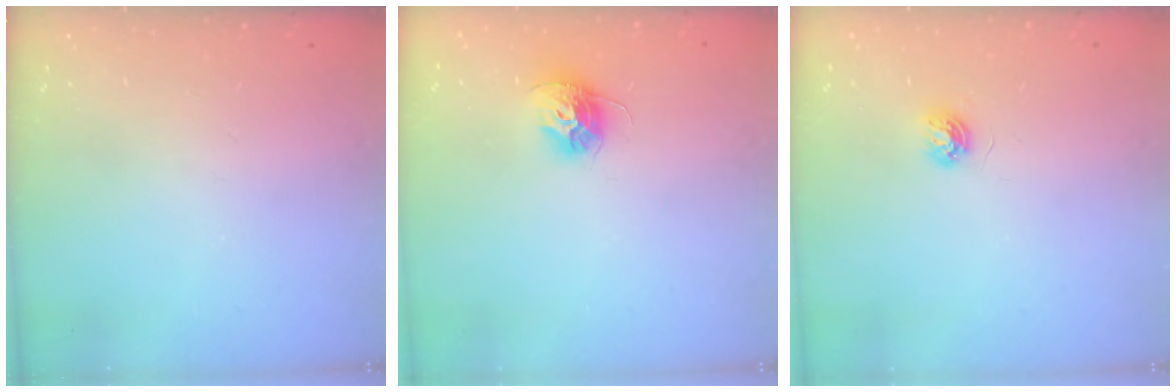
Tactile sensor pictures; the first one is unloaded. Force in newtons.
{"total": 10.5, "press": 10.4, "slide": 0.9}
{"total": 5.2, "press": 5.1, "slide": 0.6}